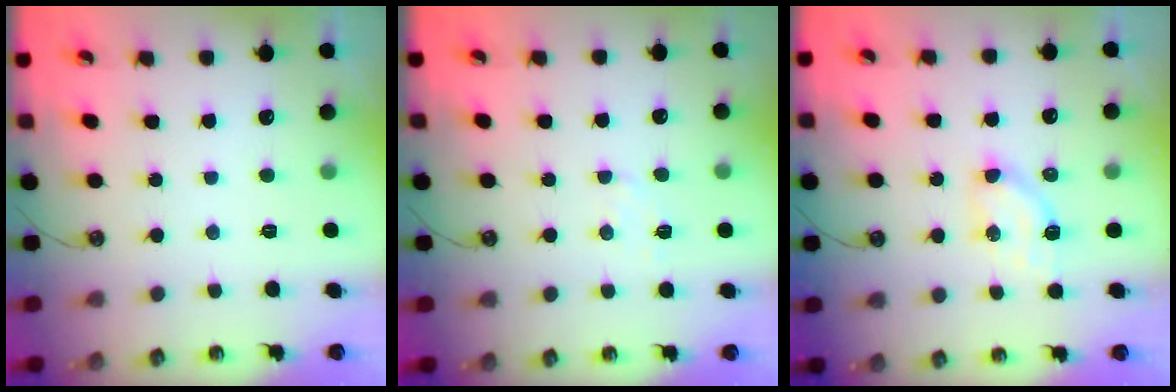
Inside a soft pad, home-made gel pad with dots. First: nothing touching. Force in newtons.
{"total": 5.8, "press": 5.8, "slide": 0.8}
{"total": 5.7, "press": 5.7, "slide": 0.3}